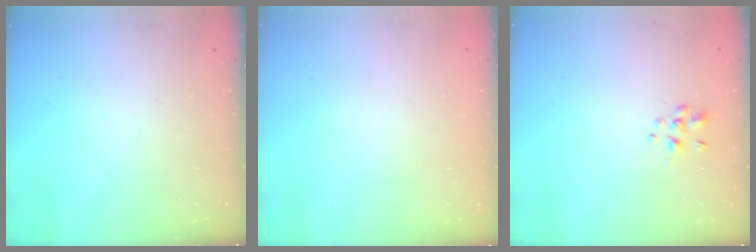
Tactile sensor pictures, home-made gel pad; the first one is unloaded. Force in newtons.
{"total": 1.9, "press": 1.9, "slide": 0.2}
{"total": 1.6, "press": 1.5, "slide": 0.6}